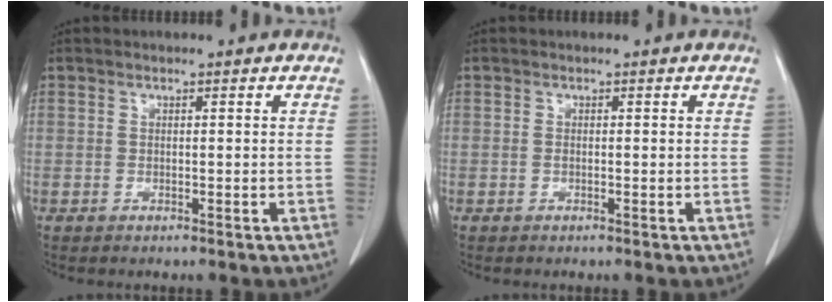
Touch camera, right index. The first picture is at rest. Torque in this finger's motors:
{"motor_torque": [-0.05, 0.00, 0.01, 0.00]}